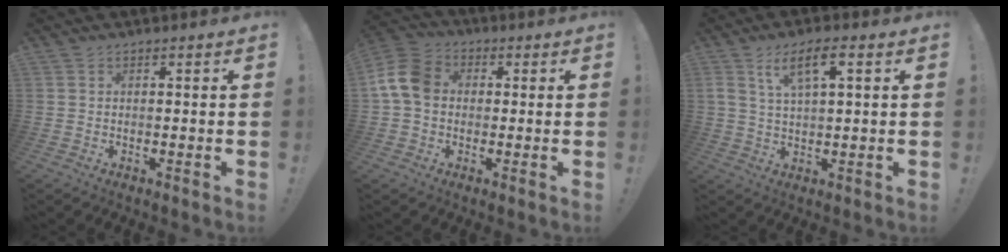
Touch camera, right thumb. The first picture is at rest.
{"total": 11.4, "force": [1.0, 8.7, 7.2], "torque": [-0.139, 0.016, 0.025]}
{"total": 7.7, "force": [3.4, 2.0, 6.7], "torque": [-0.121, 0.000, 0.056]}